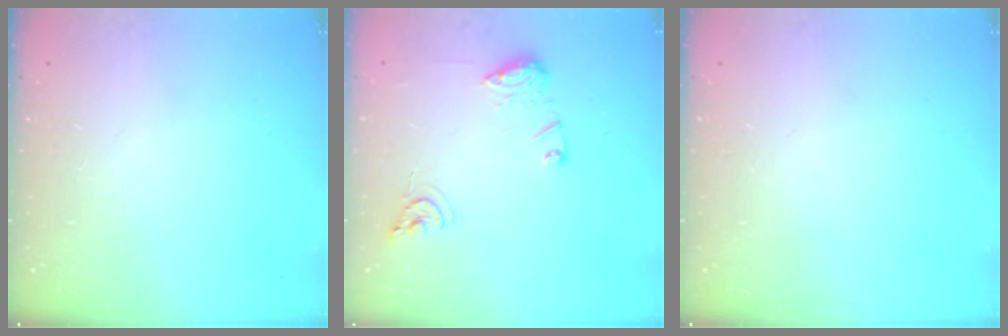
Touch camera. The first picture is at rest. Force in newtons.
{"total": 11.2, "press": 11.1, "slide": 1.1}
{"total": 0.0}